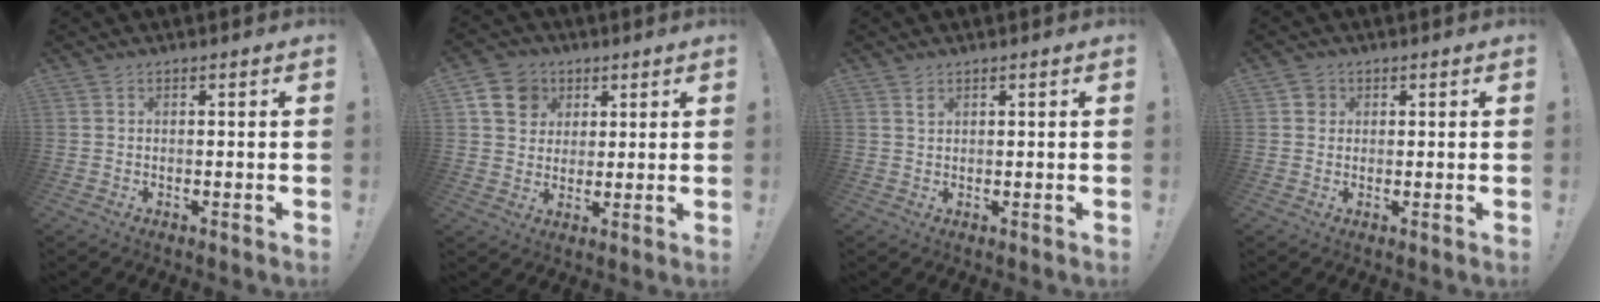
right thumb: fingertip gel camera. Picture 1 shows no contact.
{"total": 10.5, "force": [4.3, 8.8, 3.8], "torque": [-0.051, -0.018, 0.087]}
{"total": 1.2, "force": [0.8, 0.7, 0.6], "torque": [0.003, -0.007, 0.013]}
{"total": 2.3, "force": [0.8, 2.1, 0.6], "torque": [0.001, -0.001, 0.012]}